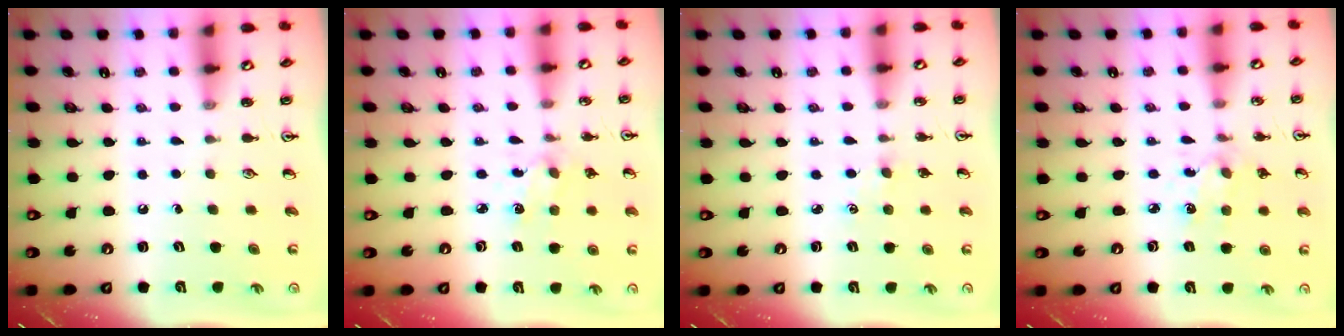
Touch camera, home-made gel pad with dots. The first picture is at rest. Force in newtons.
{"total": 1.9, "press": 1.9, "slide": 0.4}
{"total": 1.1, "press": 1.1, "slide": 0.2}
{"total": 3.0, "press": 2.9, "slide": 0.7}